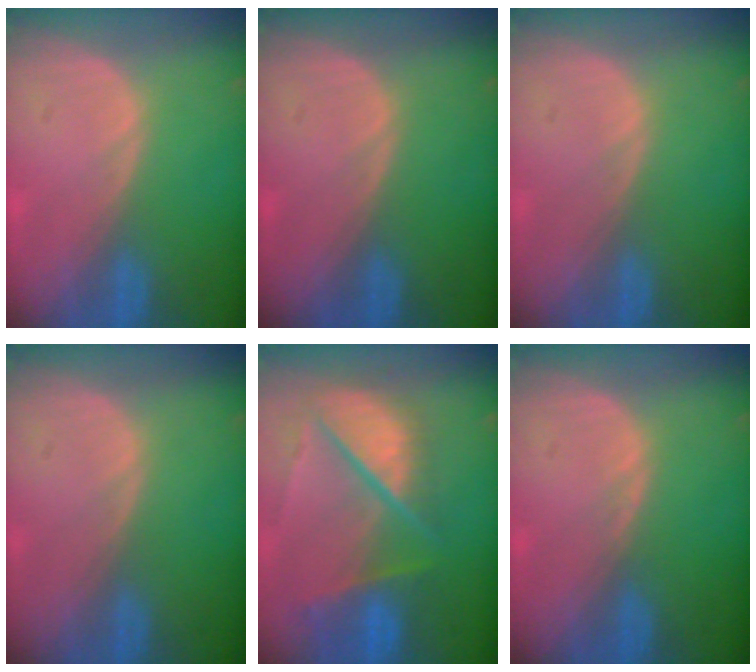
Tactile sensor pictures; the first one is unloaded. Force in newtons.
{"total": 0.0}
{"total": 0.0}
{"total": 0.0}
{"total": 10.6, "press": 8.9, "slide": 5.8}
{"total": 0.5, "press": 0.5, "slide": 0.2}